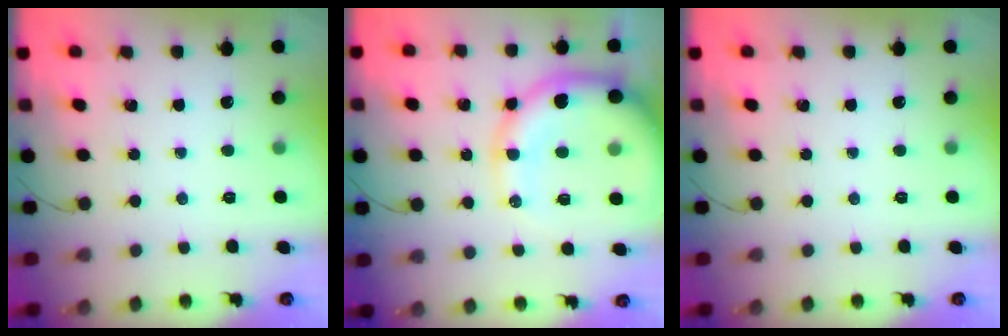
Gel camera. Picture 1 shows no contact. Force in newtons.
{"total": 15.2, "press": 14.6, "slide": 4.2}
{"total": 0.0}